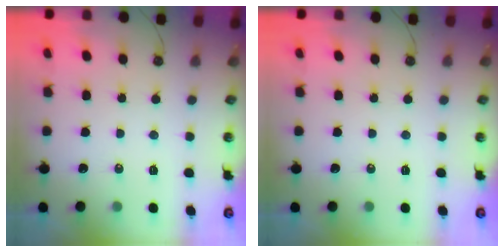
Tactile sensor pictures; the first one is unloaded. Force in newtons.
{"total": 0.0}